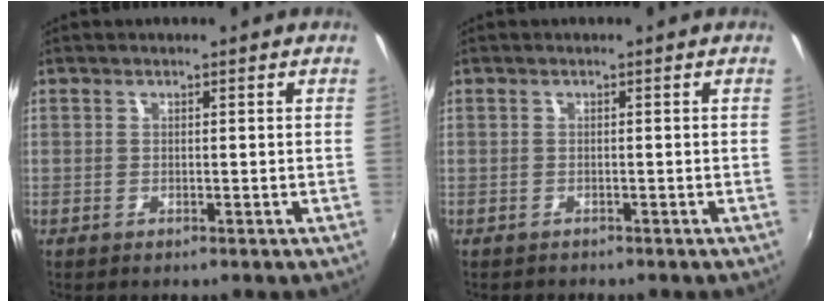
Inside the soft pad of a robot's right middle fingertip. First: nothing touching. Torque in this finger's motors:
{"motor_torque": [-0.12, -0.17, -0.05, 0.00]}